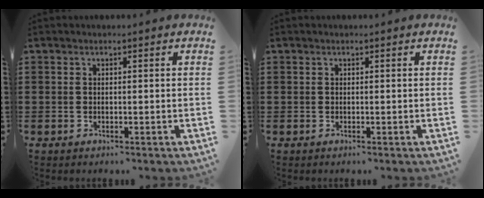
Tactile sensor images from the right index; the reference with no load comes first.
{"total": 0.0}